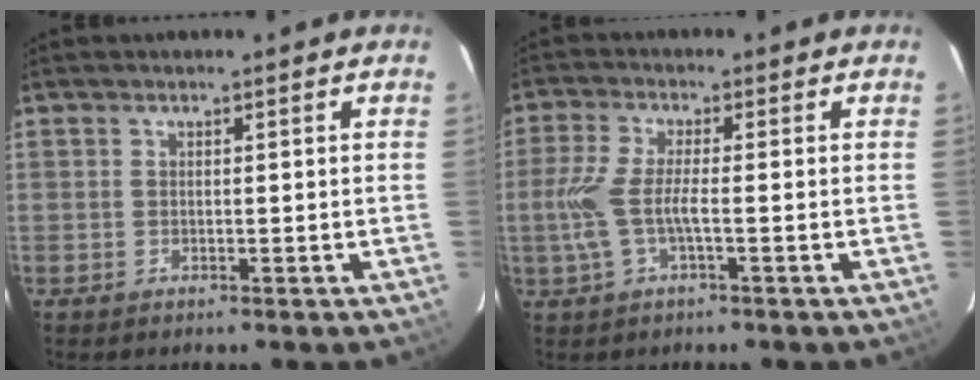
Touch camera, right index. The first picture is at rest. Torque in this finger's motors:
{"motor_torque": [0.56, -0.06, 0.53, 0.15]}